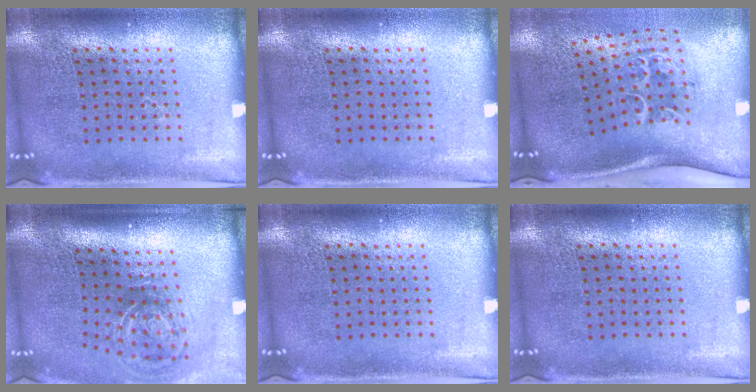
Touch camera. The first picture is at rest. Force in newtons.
{"total": 0.0}
{"total": 2.2, "press": 1.4, "slide": 1.7}
{"total": 2.0, "press": 1.2, "slide": 1.6}
{"total": 0.0}
{"total": 0.0}